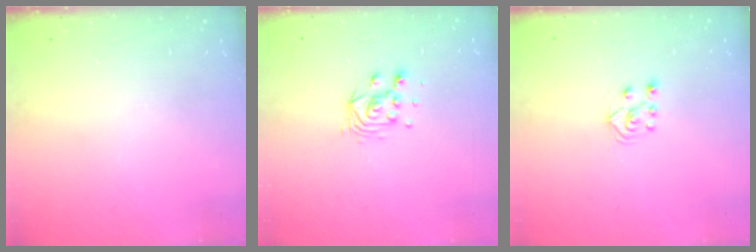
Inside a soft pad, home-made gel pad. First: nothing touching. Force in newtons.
{"total": 6.4, "press": 6.4, "slide": 0.3}
{"total": 4.1, "press": 4.1, "slide": 0.7}